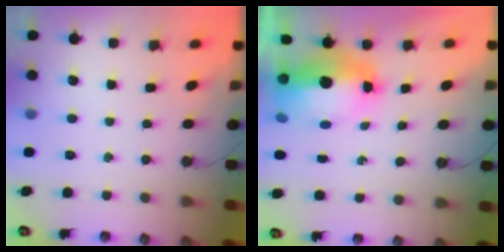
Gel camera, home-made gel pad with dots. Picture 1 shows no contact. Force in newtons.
{"total": 12.4, "press": 12.3, "slide": 1.1}